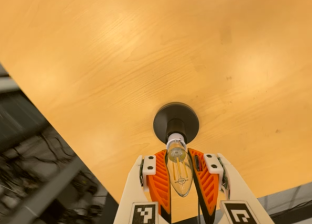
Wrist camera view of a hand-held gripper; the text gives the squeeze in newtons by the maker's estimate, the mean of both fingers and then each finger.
{"total": 21.8, "left": 20.7, "right": 22.9}